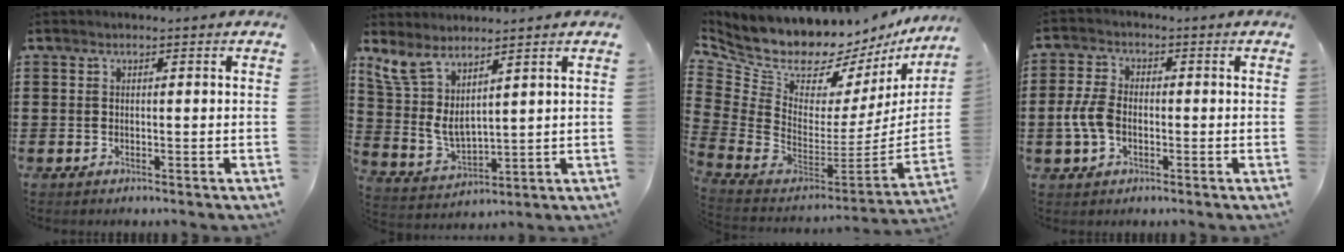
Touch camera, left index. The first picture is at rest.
{"total": 5.8, "force": [3.6, 2.5, 3.7], "torque": [-0.104, -0.022, 0.060]}
{"total": 8.6, "force": [7.8, 3.0, 2.1], "torque": [-0.103, -0.086, 0.136]}
{"total": 5.6, "force": [-0.9, 3.6, 4.3], "torque": [-0.106, -0.001, -0.022]}